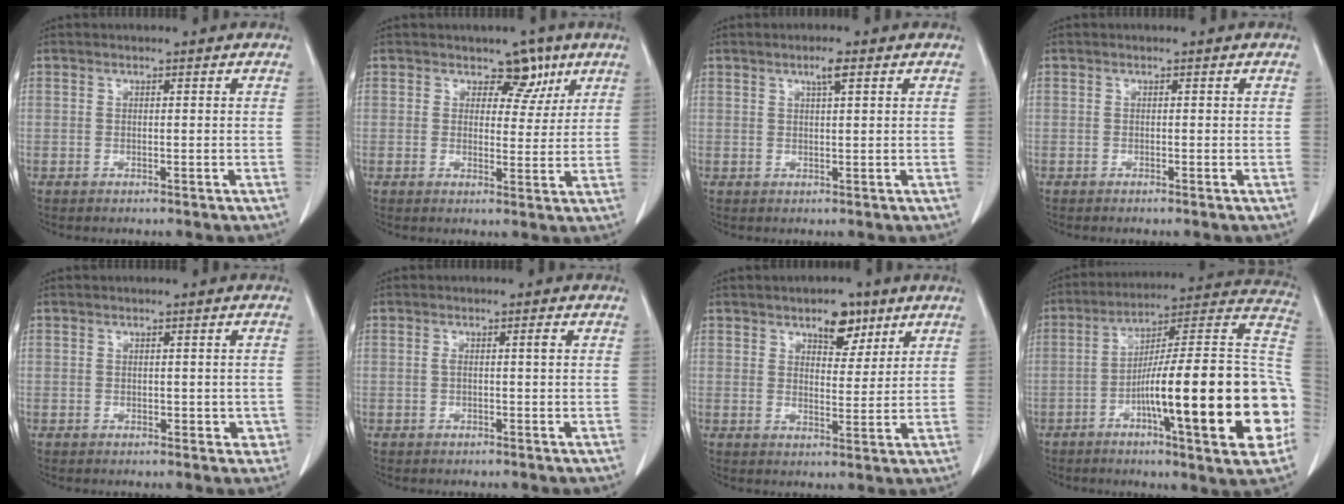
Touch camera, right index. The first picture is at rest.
{"total": 4.7, "force": [2.9, 3.1, 2.0], "torque": [-0.011, -0.001, 0.037]}
{"total": 2.1, "force": [1.2, 0.1, 1.8], "torque": [-0.036, 0.001, 0.019]}
{"total": 0.0}
{"total": 2.5, "force": [-0.3, 1.8, 1.7], "torque": [-0.008, 0.007, 0.001]}
{"total": 1.2, "force": [0.2, 0.0, 1.2], "torque": [-0.024, 0.005, 0.006]}
{"total": 5.7, "force": [3.7, 2.8, 3.3], "torque": [-0.042, 0.001, 0.056]}
{"total": 26.4, "force": [-6.5, 2.3, 25.5], "torque": [-0.296, 0.012, -0.102]}